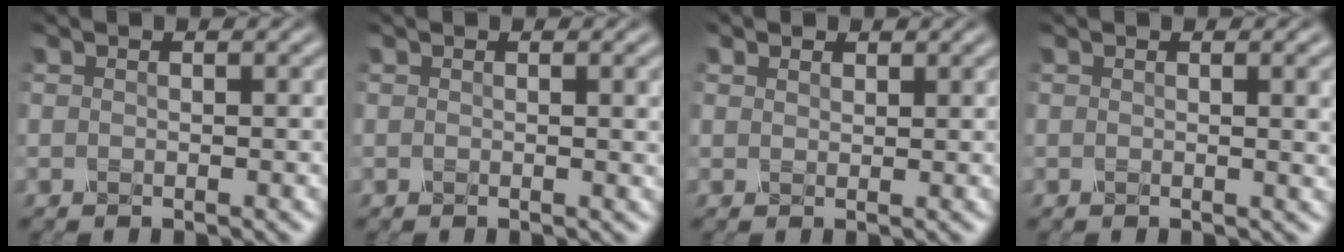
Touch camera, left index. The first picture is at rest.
{"total": 2.0, "force": [0.7, 0.7, 1.7], "torque": [-0.013, 0.003, 0.009]}
{"total": 0.9, "force": [0.7, 0.4, -0.2], "torque": [-0.002, 0.000, 0.018]}
{"total": 3.8, "force": [1.2, 1.4, 3.3], "torque": [-0.026, 0.013, 0.011]}